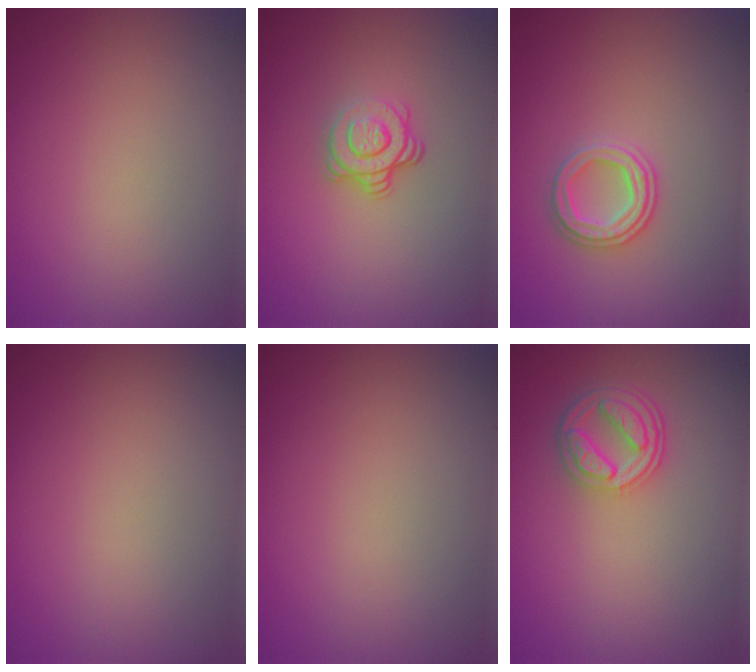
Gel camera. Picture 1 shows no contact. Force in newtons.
{"total": 3.6, "press": 2.4, "slide": 2.7}
{"total": 2.7, "press": 2.7, "slide": 0.3}
{"total": 0.0}
{"total": 0.0}
{"total": 4.5, "press": 3.5, "slide": 2.8}